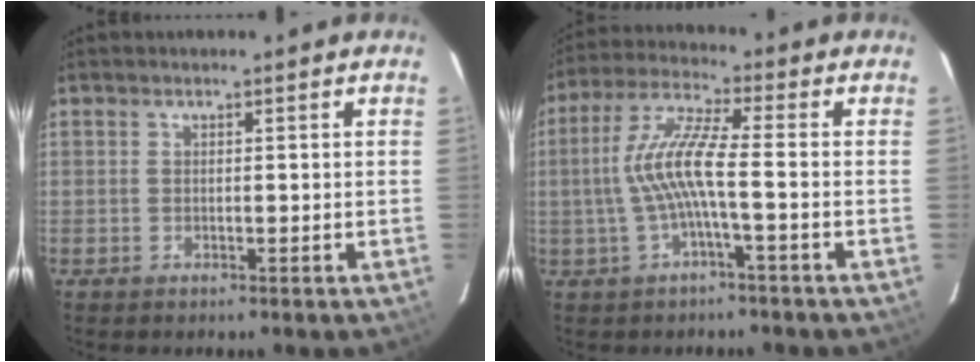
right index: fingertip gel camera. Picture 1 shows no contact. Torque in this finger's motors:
{"motor_torque": [1.60, -0.17, 0.79, 0.21]}